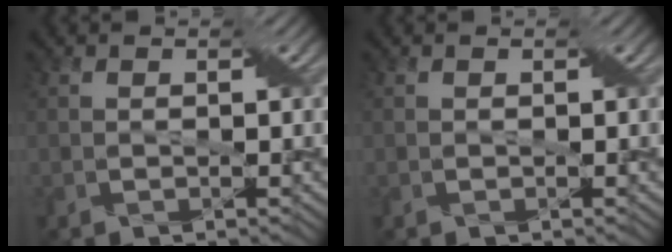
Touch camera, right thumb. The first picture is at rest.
{"total": 0.0}